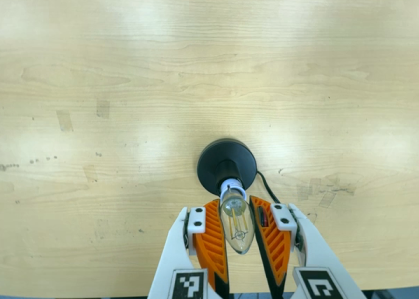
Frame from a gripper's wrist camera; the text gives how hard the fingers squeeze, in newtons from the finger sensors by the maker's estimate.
{"total": 14.9, "left": 14.5, "right": 15.2}